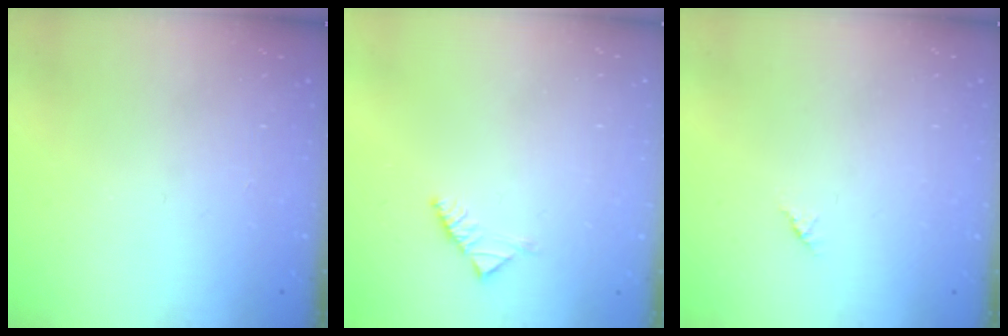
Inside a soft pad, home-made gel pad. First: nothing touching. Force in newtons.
{"total": 2.6, "press": 2.5, "slide": 0.8}
{"total": 1.2, "press": 1.2, "slide": 0.3}